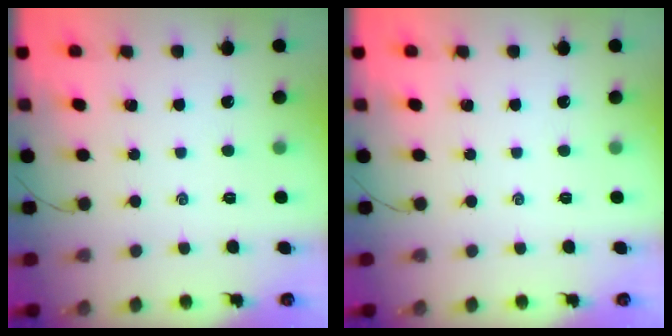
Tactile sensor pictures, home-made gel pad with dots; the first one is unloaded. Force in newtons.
{"total": 0.0}